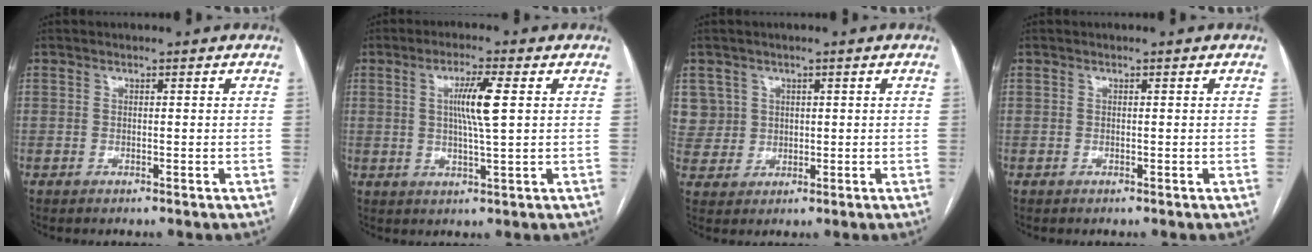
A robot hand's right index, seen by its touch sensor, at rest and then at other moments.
{"total": 6.2, "force": [1.3, -0.1, 6.0], "torque": [-0.114, -0.001, 0.023]}
{"total": 6.0, "force": [2.3, 5.6, -0.1], "torque": [0.005, 0.012, 0.057]}
{"total": 0.0}